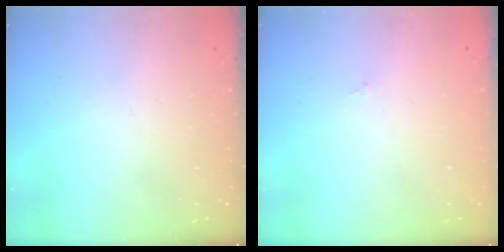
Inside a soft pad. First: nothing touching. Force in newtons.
{"total": 0.0}